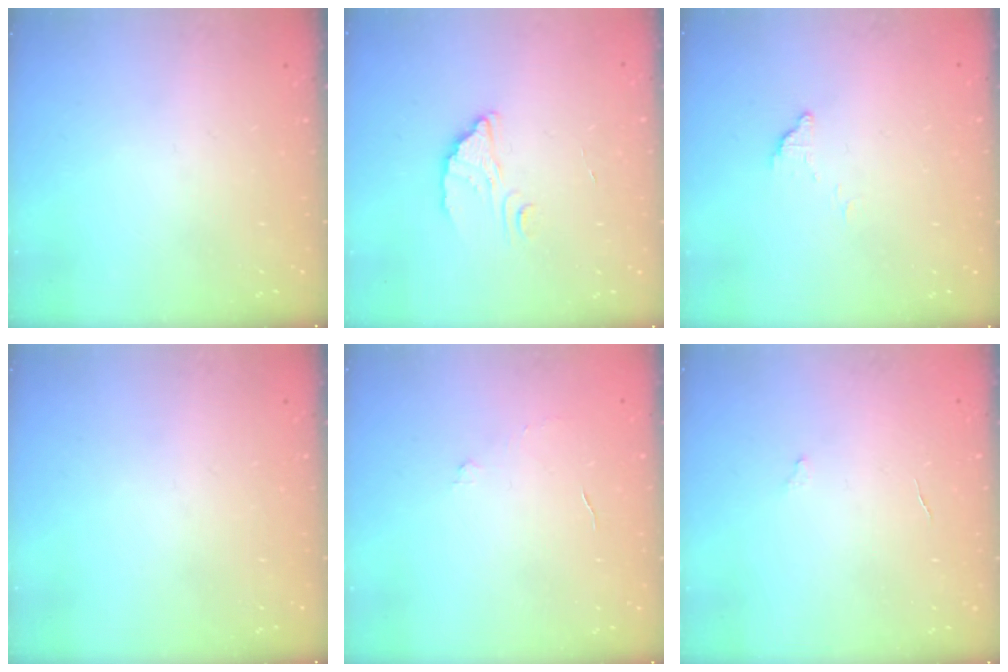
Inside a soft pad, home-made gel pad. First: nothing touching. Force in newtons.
{"total": 2.6, "press": 2.6, "slide": 0.1}
{"total": 3.6, "press": 3.6, "slide": 0.1}
{"total": 0.0}
{"total": 3.1, "press": 3.1, "slide": 0.2}
{"total": 2.6, "press": 2.6, "slide": 0.2}